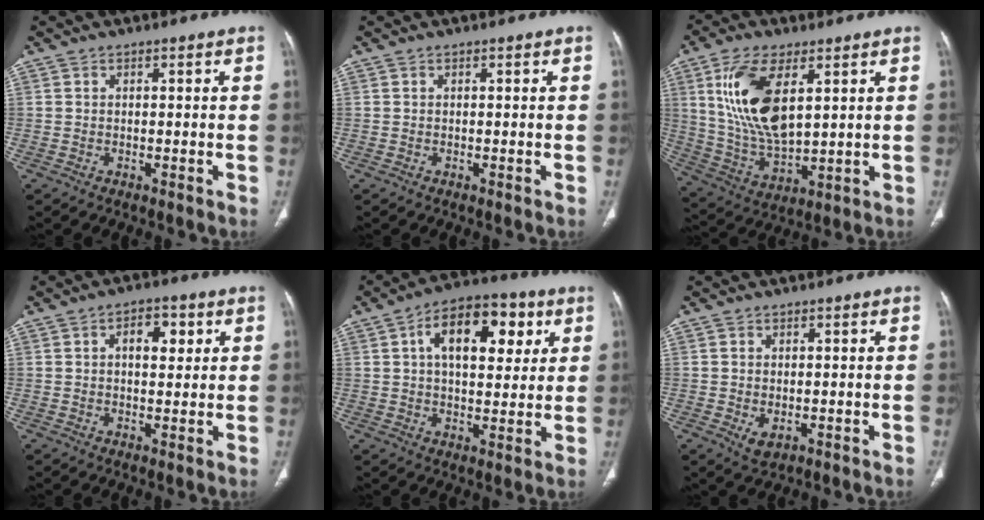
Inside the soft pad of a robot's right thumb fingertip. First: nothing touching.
{"total": 0.0}
{"total": 16.0, "force": [5.3, 7.4, 13.1], "torque": [-0.258, -0.024, 0.113]}
{"total": 5.8, "force": [1.8, 3.3, 4.5], "torque": [-0.047, 0.001, 0.024]}
{"total": 15.2, "force": [5.0, 8.3, 11.7], "torque": [-0.145, 0.006, 0.072]}
{"total": 2.6, "force": [-0.5, 1.7, 2.0], "torque": [-0.034, -0.005, 0.001]}